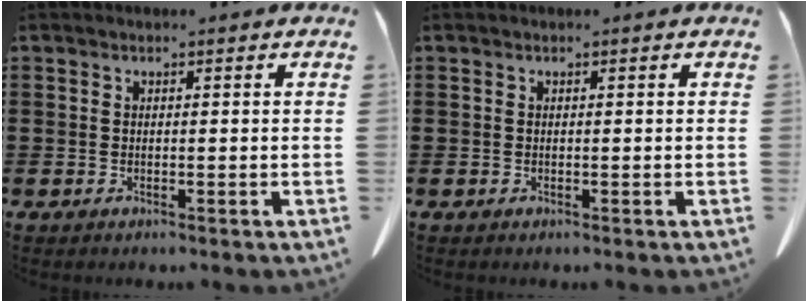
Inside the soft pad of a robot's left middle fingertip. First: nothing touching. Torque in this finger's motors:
{"motor_torque": [-0.06, 0.06, 0.00, 0.00]}